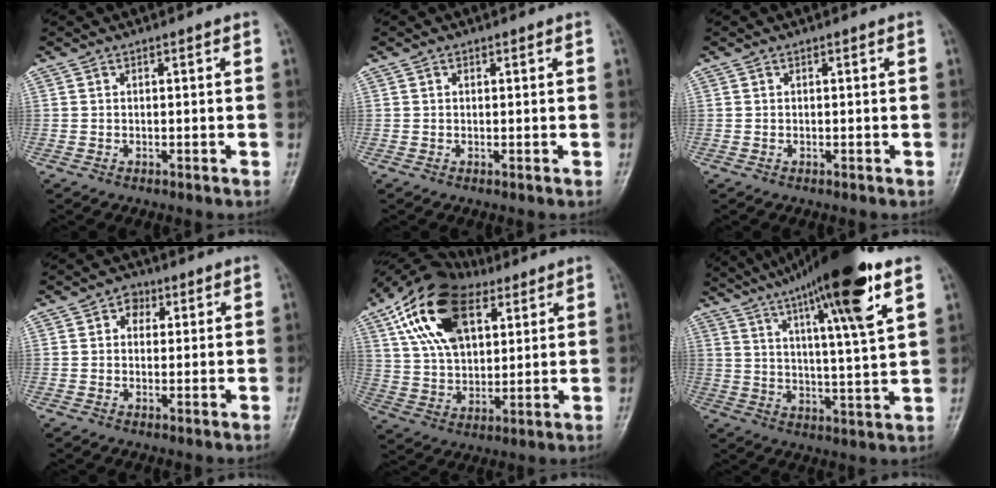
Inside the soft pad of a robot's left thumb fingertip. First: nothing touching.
{"total": 0.8, "force": [0.3, 0.7, 0.4], "torque": [-0.003, 0.001, 0.004]}
{"total": 0.0}
{"total": 3.7, "force": [1.2, 3.0, 1.7], "torque": [-0.001, 0.003, 0.011]}
{"total": 19.5, "force": [8.9, 11.2, 13.2], "torque": [-0.220, -0.006, 0.157]}
{"total": 20.1, "force": [12.0, 2.2, 16.0], "torque": [-0.245, -0.036, 0.190]}